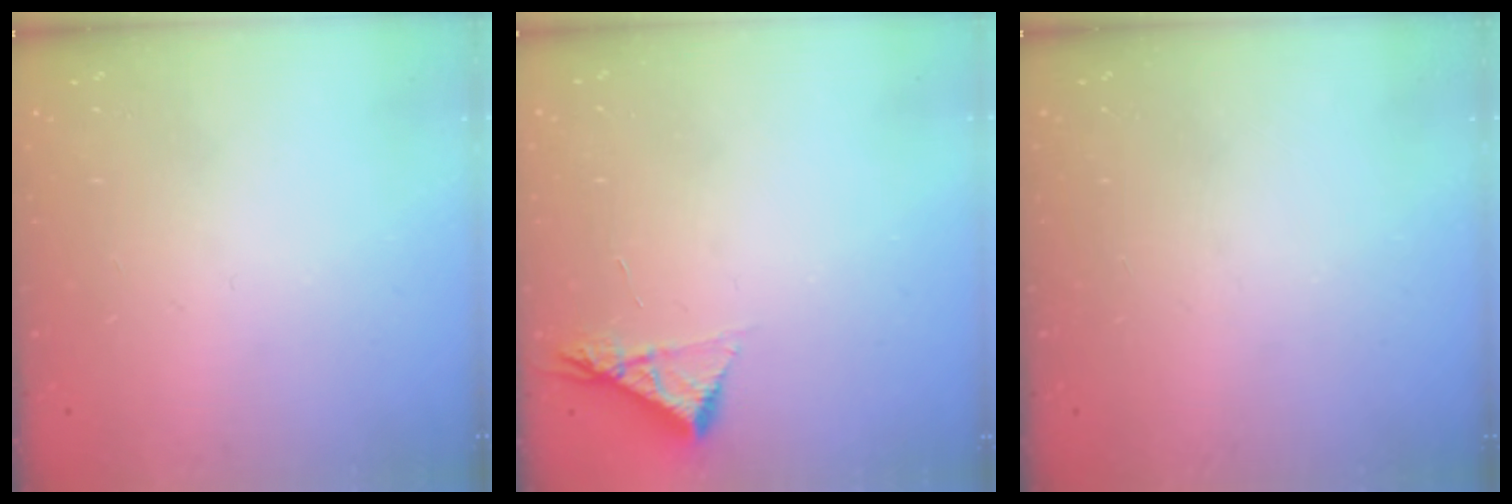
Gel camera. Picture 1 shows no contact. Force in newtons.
{"total": 5.0, "press": 5.0, "slide": 0.8}
{"total": 0.0}